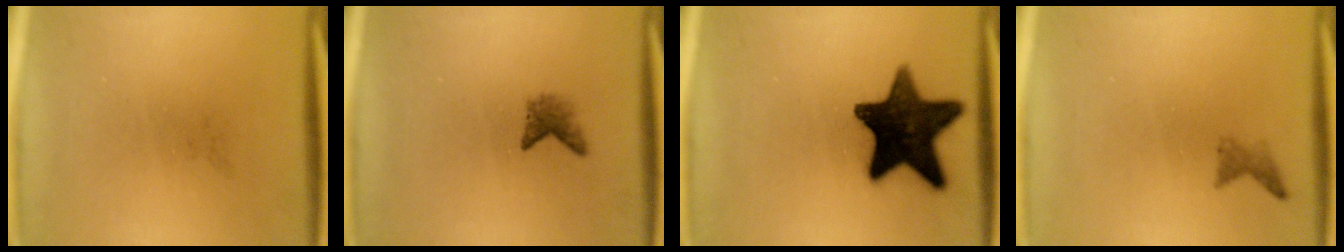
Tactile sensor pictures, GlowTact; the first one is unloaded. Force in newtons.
{"total": 1.8}
{"total": 16.0}
{"total": 1.1}